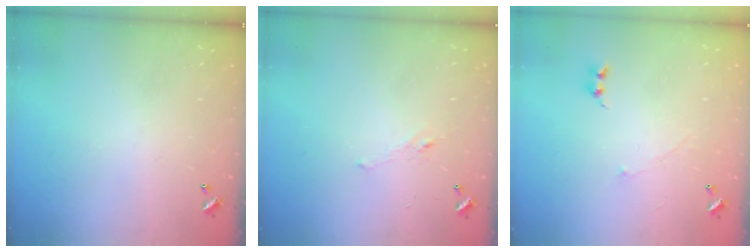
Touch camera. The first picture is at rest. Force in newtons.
{"total": 1.1, "press": 0.9, "slide": 0.6}
{"total": 2.4, "press": 2.3, "slide": 0.7}